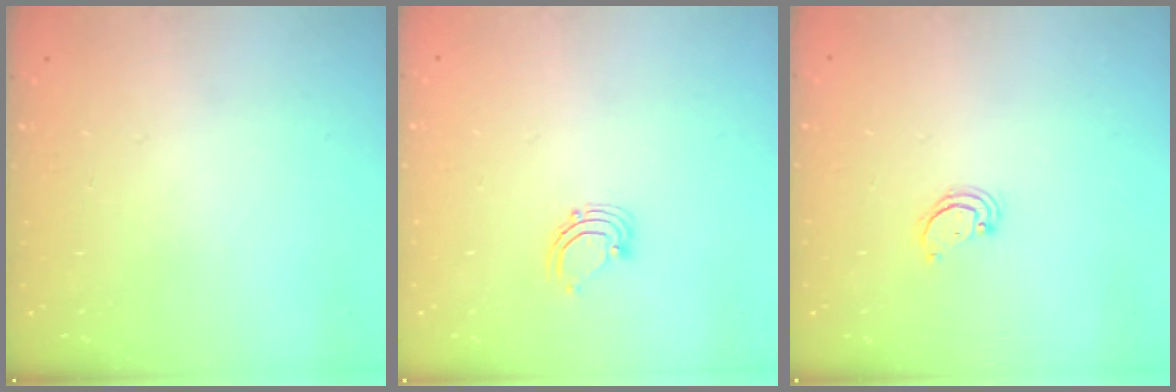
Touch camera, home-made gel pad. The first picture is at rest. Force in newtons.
{"total": 2.9, "press": 2.9, "slide": 0.2}
{"total": 2.2, "press": 2.2, "slide": 0.2}